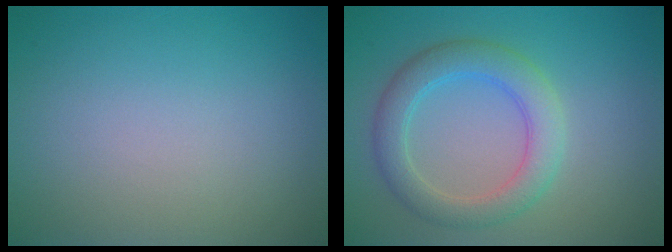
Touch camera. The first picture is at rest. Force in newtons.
{"total": 4.2, "press": 4.2, "slide": 0.3}